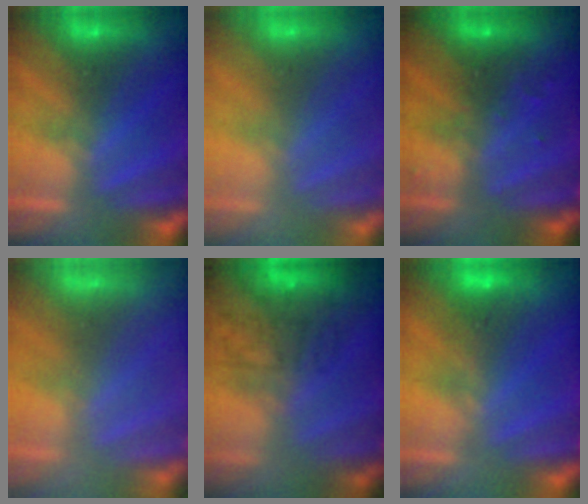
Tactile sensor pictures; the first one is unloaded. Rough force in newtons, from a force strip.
{"total": 3.8}
{"total": 3.2}
{"total": 6.3}
{"total": 7.8}
{"total": 1.6}